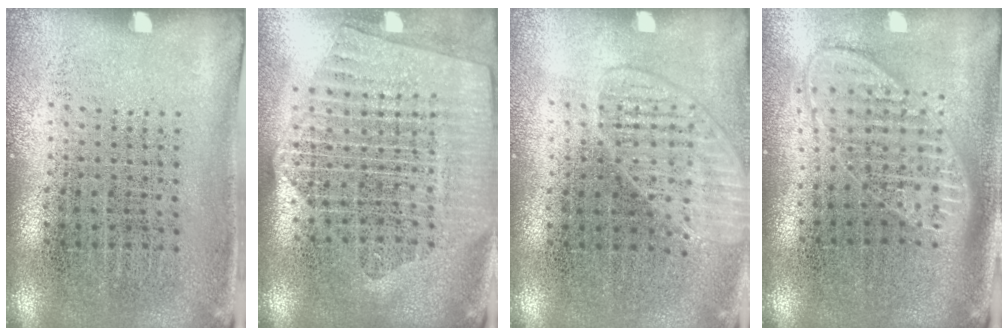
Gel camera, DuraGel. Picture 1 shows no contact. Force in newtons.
{"total": 2.3, "press": 2.1, "slide": 1.1}
{"total": 1.5, "press": 1.4, "slide": 0.4}
{"total": 1.9, "press": 1.6, "slide": 1.1}